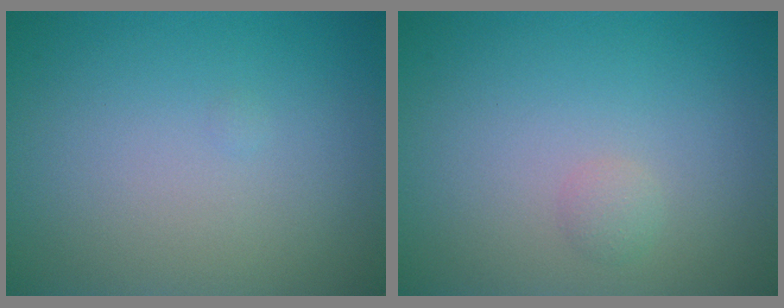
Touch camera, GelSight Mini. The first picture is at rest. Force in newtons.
{"total": 0.8, "press": 0.8, "slide": 0.0}